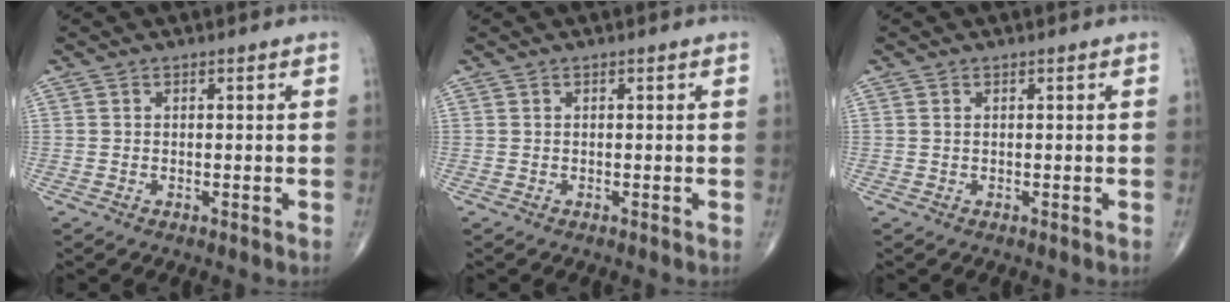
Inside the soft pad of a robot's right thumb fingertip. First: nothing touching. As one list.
[{"total": 0.0}, {"total": 0.0}]